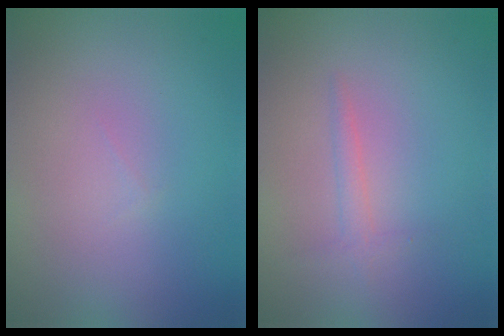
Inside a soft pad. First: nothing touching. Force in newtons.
{"total": 1.1, "press": 1.1, "slide": 0.0}